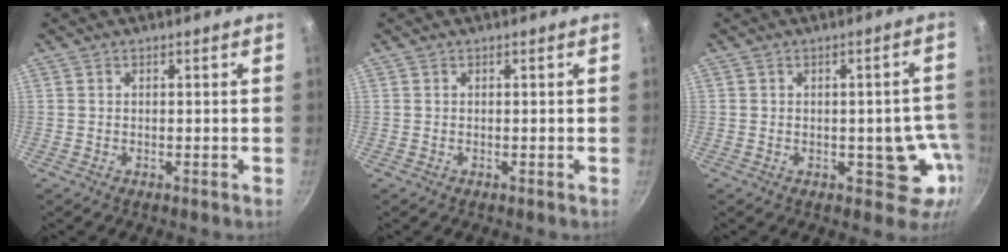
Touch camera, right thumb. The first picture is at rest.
{"total": 0.0}
{"total": 8.3, "force": [-2.1, 4.6, 6.5], "torque": [-0.022, 0.018, -0.024]}